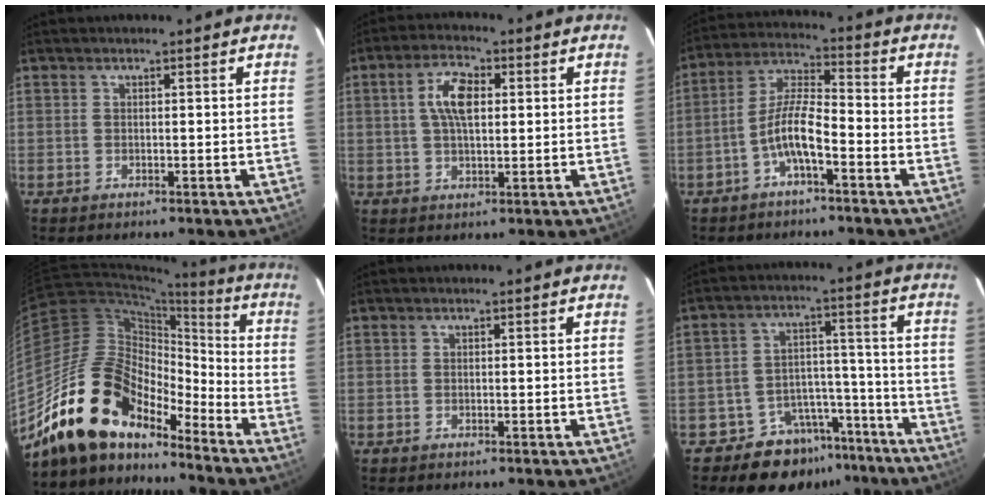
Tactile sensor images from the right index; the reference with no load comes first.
{"total": 7.0, "force": [1.5, 3.2, 6.1], "torque": [-0.113, 0.013, 0.028]}
{"total": 7.4, "force": [-3.7, 1.8, 6.1], "torque": [-0.132, 0.012, -0.071]}
{"total": 18.2, "force": [-14.5, 7.8, 7.8], "torque": [-0.148, 0.014, -0.261]}
{"total": 0.0}
{"total": 11.9, "force": [-9.2, 7.3, 2.1], "torque": [-0.035, 0.055, -0.122]}